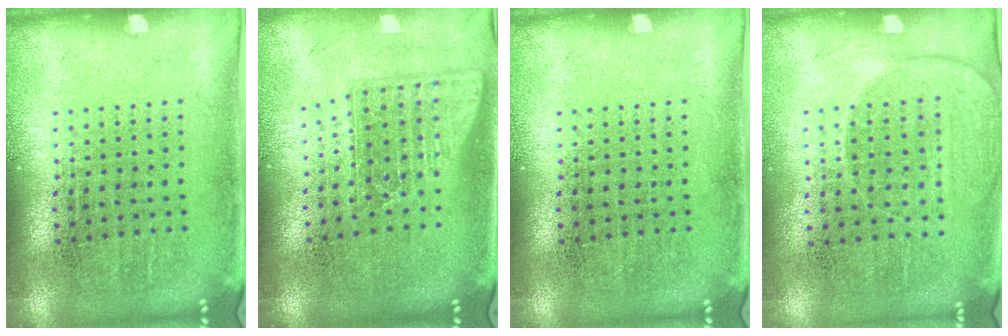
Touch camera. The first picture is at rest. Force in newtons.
{"total": 1.6, "press": 1.3, "slide": 1.0}
{"total": 0.0}
{"total": 1.4, "press": 1.3, "slide": 0.5}